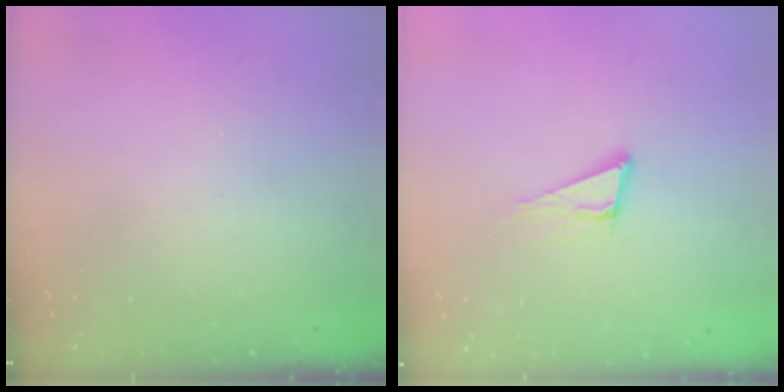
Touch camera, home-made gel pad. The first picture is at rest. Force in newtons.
{"total": 6.8, "press": 6.2, "slide": 2.8}